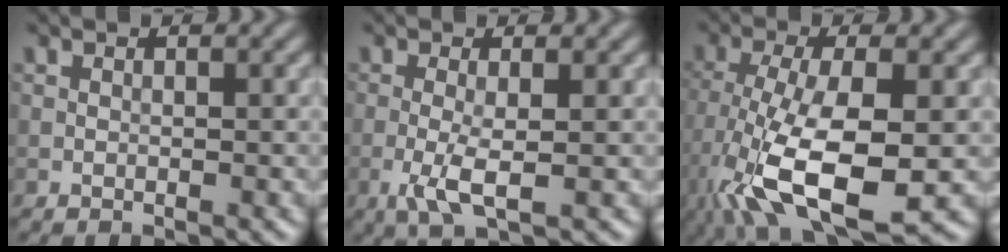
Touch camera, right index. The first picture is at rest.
{"total": 3.1, "force": [-0.8, 0.6, 2.9], "torque": [-0.066, -0.005, -0.021]}
{"total": 11.5, "force": [-4.5, 4.2, 9.8], "torque": [-0.204, -0.017, -0.081]}